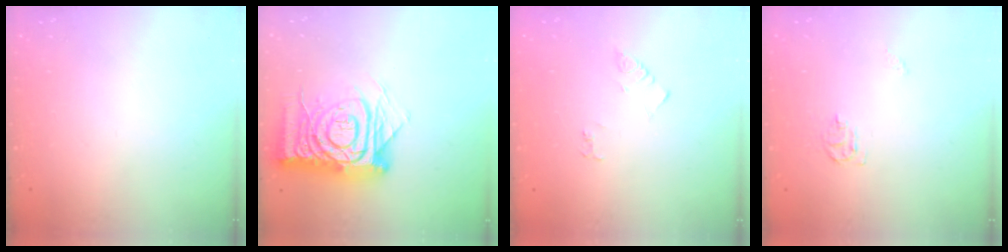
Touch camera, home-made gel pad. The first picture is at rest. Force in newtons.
{"total": 17.8, "press": 17.8, "slide": 1.7}
{"total": 3.8, "press": 3.8, "slide": 0.5}
{"total": 5.8, "press": 5.8, "slide": 0.6}